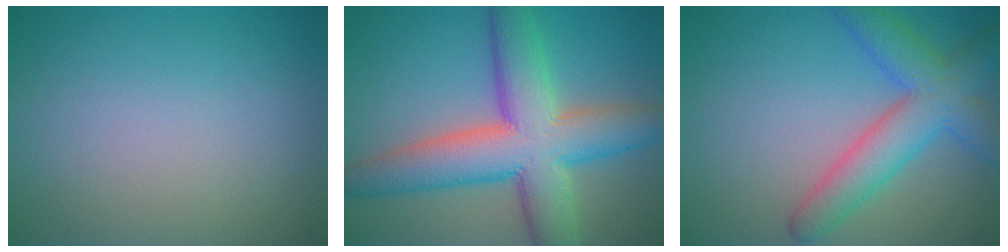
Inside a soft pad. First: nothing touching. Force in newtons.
{"total": 10.8, "press": 10.8, "slide": 0.6}
{"total": 6.6, "press": 6.5, "slide": 0.3}